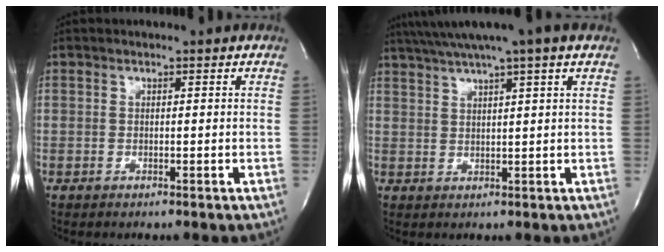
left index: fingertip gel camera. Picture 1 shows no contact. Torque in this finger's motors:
{"motor_torque": [0.81, -0.92, 0.87, 0.19]}